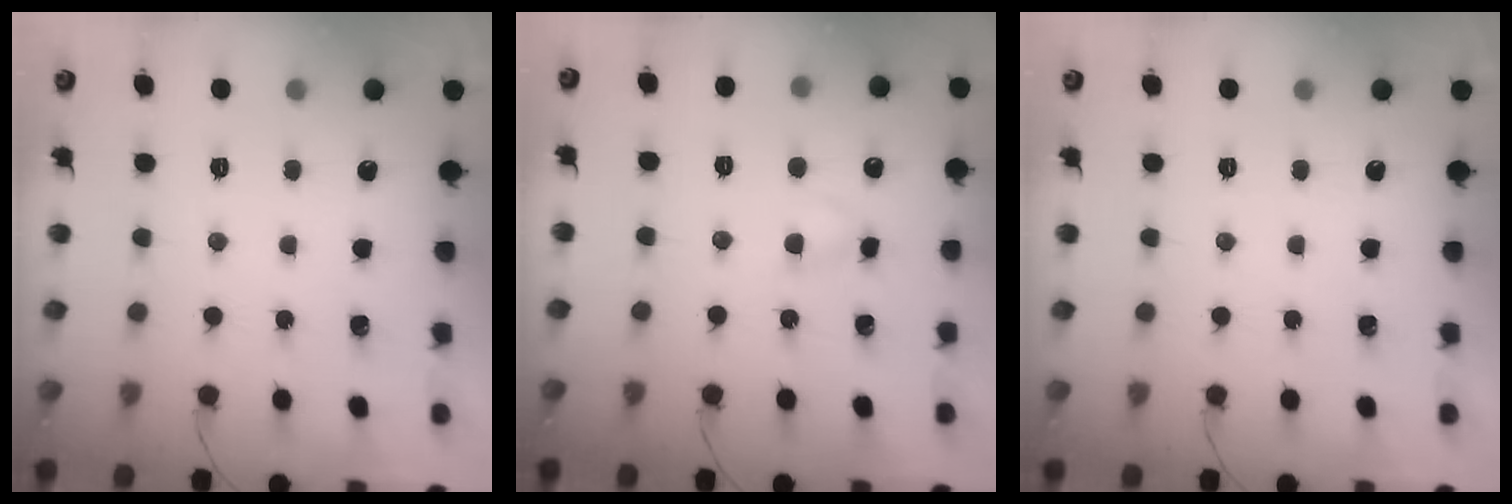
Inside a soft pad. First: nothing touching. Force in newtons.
{"total": 2.8, "press": 2.6, "slide": 1.2}
{"total": 0.0}